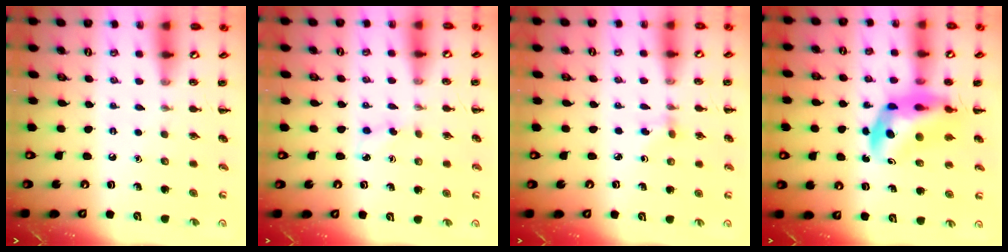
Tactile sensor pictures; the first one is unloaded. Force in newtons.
{"total": 3.2, "press": 3.1, "slide": 1.0}
{"total": 2.5, "press": 2.2, "slide": 1.1}
{"total": 11.3, "press": 10.6, "slide": 3.7}